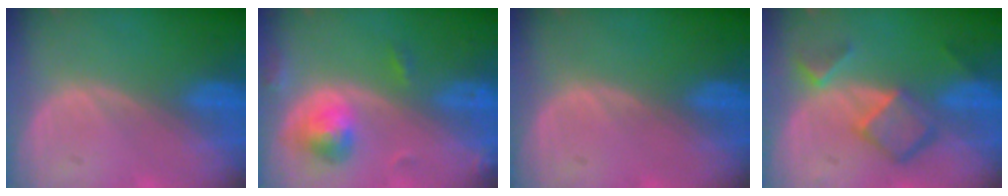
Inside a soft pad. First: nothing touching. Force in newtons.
{"total": 5.0, "press": 4.9, "slide": 1.0}
{"total": 0.0}
{"total": 7.0, "press": 6.0, "slide": 3.5}